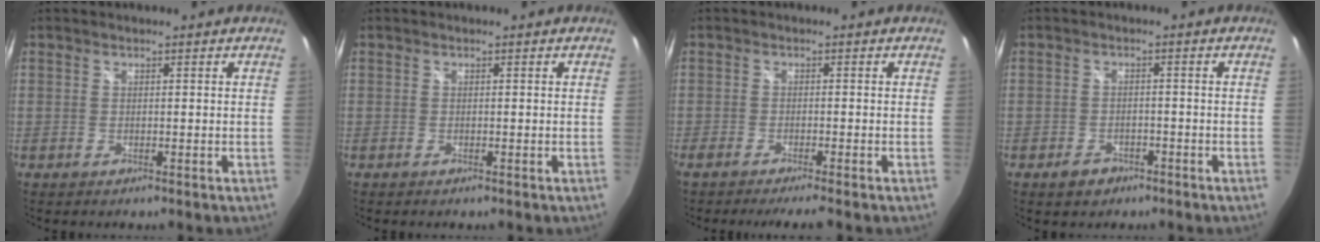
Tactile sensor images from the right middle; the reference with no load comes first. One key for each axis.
{"total": 0.0}
{"total": 4.4, "fx": -3.9, "fy": -0.4, "fz": 2.0, "tx": -0.045, "ty": -0.012, "tz": -0.066}
{"total": 3.4, "fx": -2.2, "fy": 2.3, "fz": 1.1, "tx": -0.026, "ty": 0.002, "tz": -0.031}